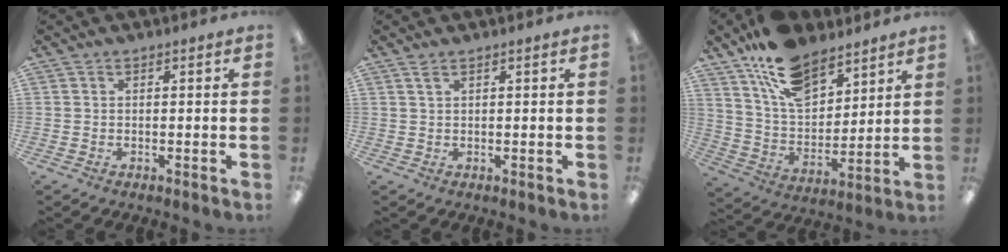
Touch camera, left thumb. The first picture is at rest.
{"total": 1.3, "force": [0.9, 0.4, 0.8], "torque": [-0.020, 0.000, 0.016]}
{"total": 15.9, "force": [11.1, 8.0, 8.0], "torque": [-0.147, -0.056, 0.207]}